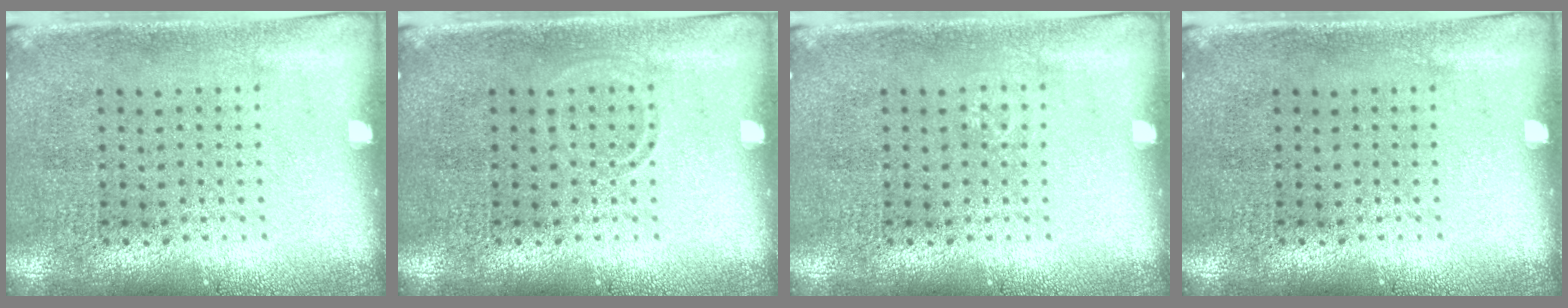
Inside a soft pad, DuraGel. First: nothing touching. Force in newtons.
{"total": 0.7, "press": 0.6, "slide": 0.3}
{"total": 0.5, "press": 0.5, "slide": 0.2}
{"total": 0.0}